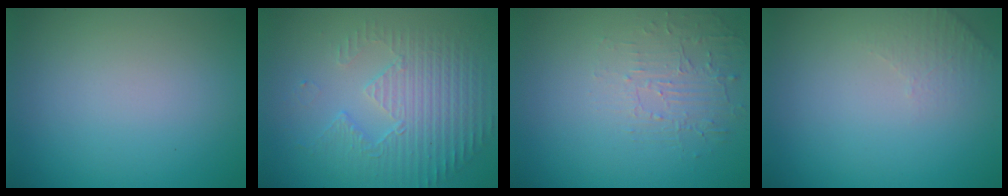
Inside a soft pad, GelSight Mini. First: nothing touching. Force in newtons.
{"total": 4.3, "press": 3.4, "slide": 2.6}
{"total": 1.9, "press": 0.8, "slide": 1.7}
{"total": 1.6, "press": 1.5, "slide": 0.4}